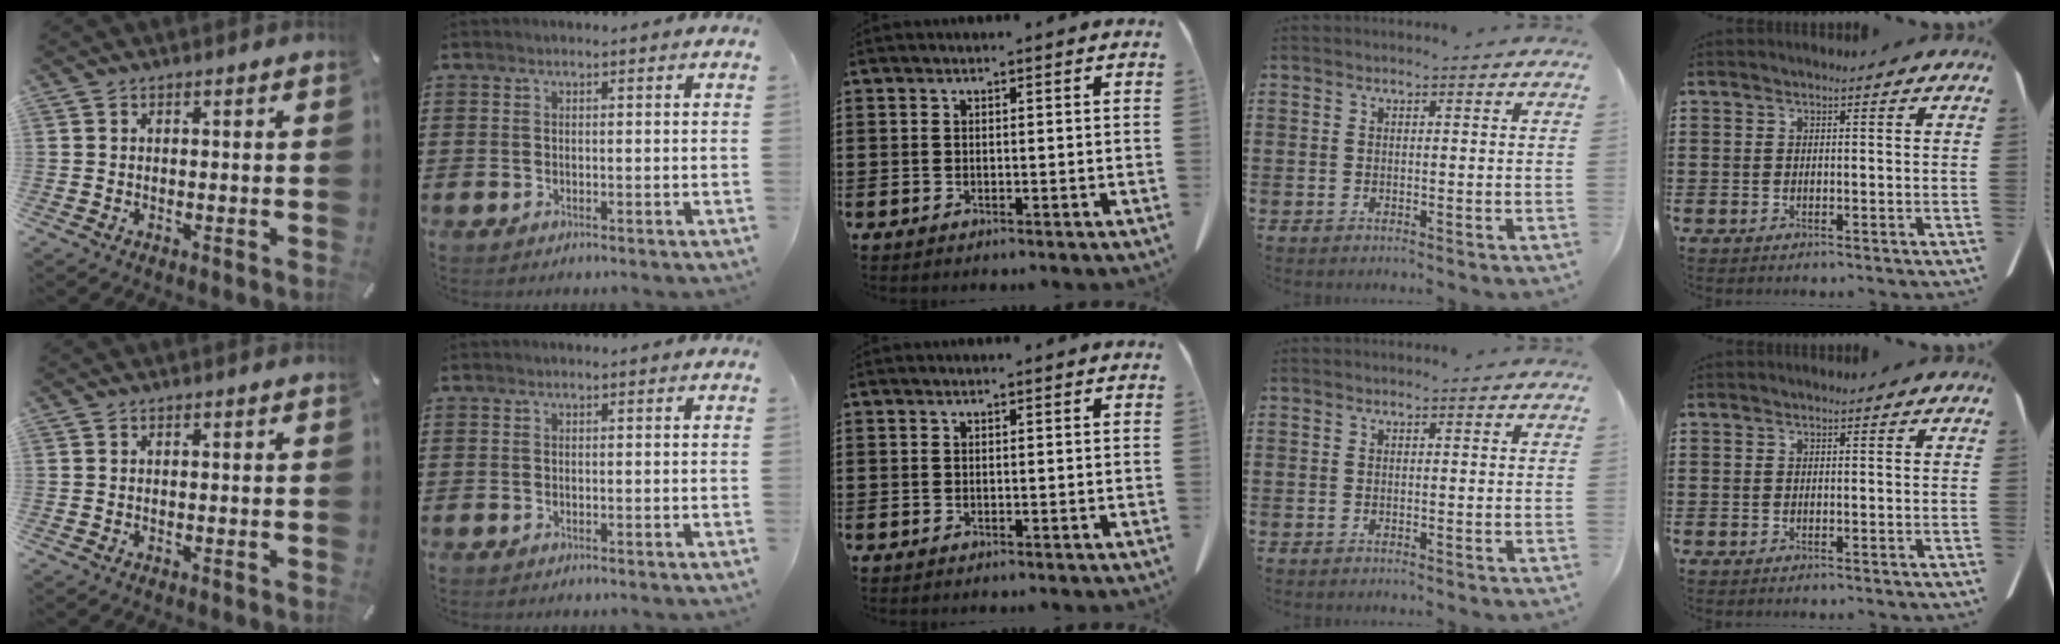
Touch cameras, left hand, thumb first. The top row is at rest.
{}